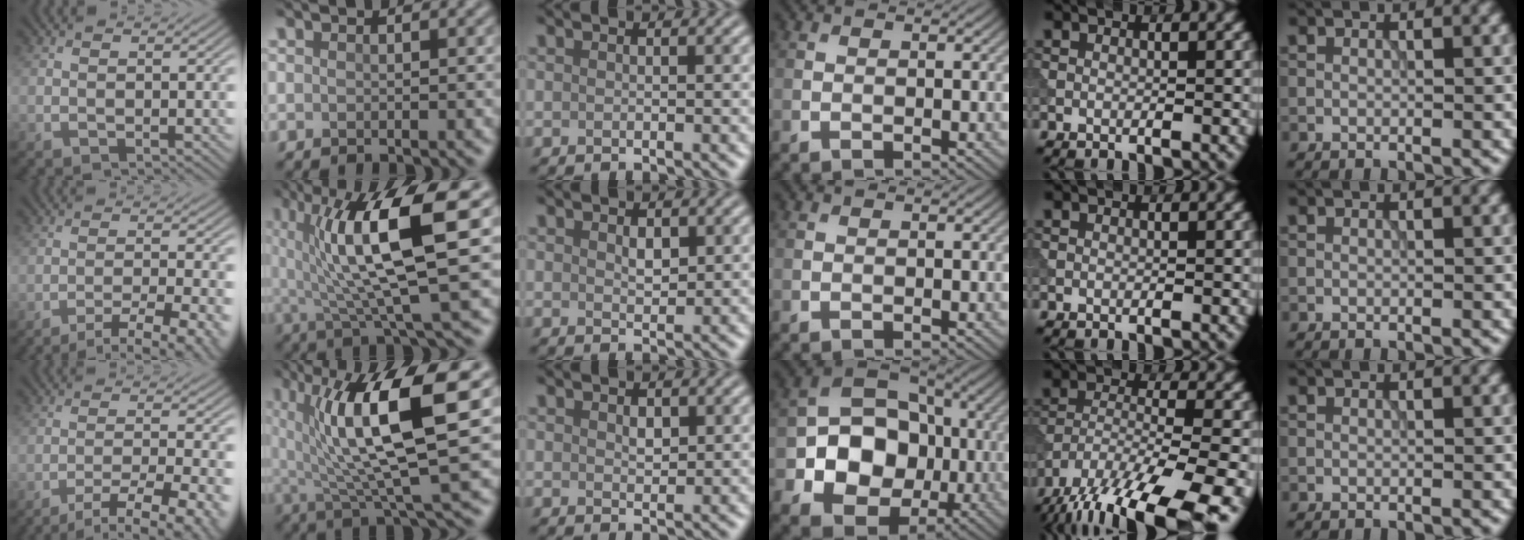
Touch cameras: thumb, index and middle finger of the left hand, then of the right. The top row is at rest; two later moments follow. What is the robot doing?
{"motion": "extract", "object": "tissue"}